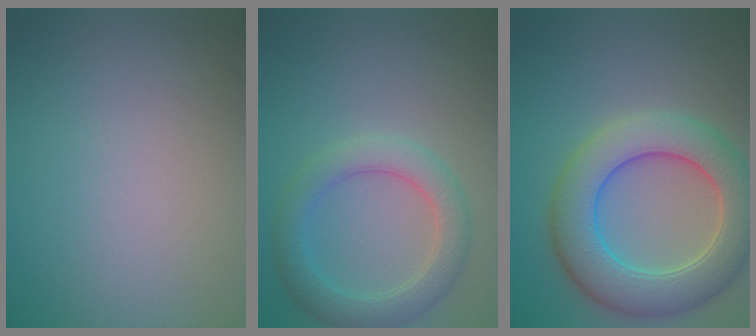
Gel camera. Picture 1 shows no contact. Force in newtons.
{"total": 4.0, "press": 4.0, "slide": 0.1}
{"total": 8.1, "press": 8.1, "slide": 0.5}